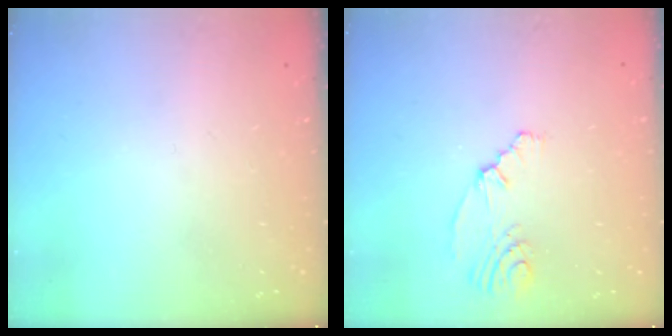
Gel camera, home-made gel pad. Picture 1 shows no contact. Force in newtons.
{"total": 4.4, "press": 2.2, "slide": 3.8}